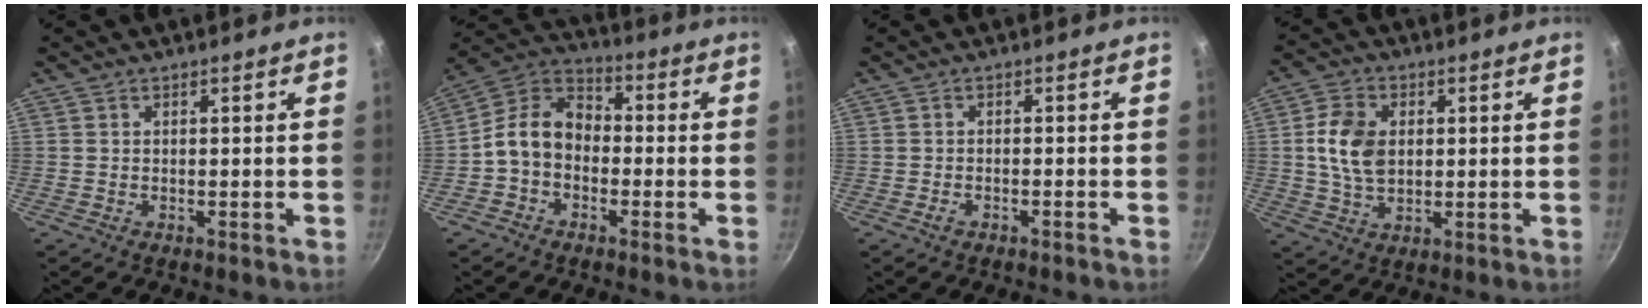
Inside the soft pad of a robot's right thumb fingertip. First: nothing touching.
{"total": 9.9, "force": [-2.0, 7.4, 6.3], "torque": [-0.088, 0.043, -0.061]}
{"total": 1.3, "force": [-1.0, 0.4, 0.7], "torque": [-0.021, 0.012, -0.017]}
{"total": 9.4, "force": [1.2, 6.3, 6.8], "torque": [-0.116, 0.003, 0.023]}